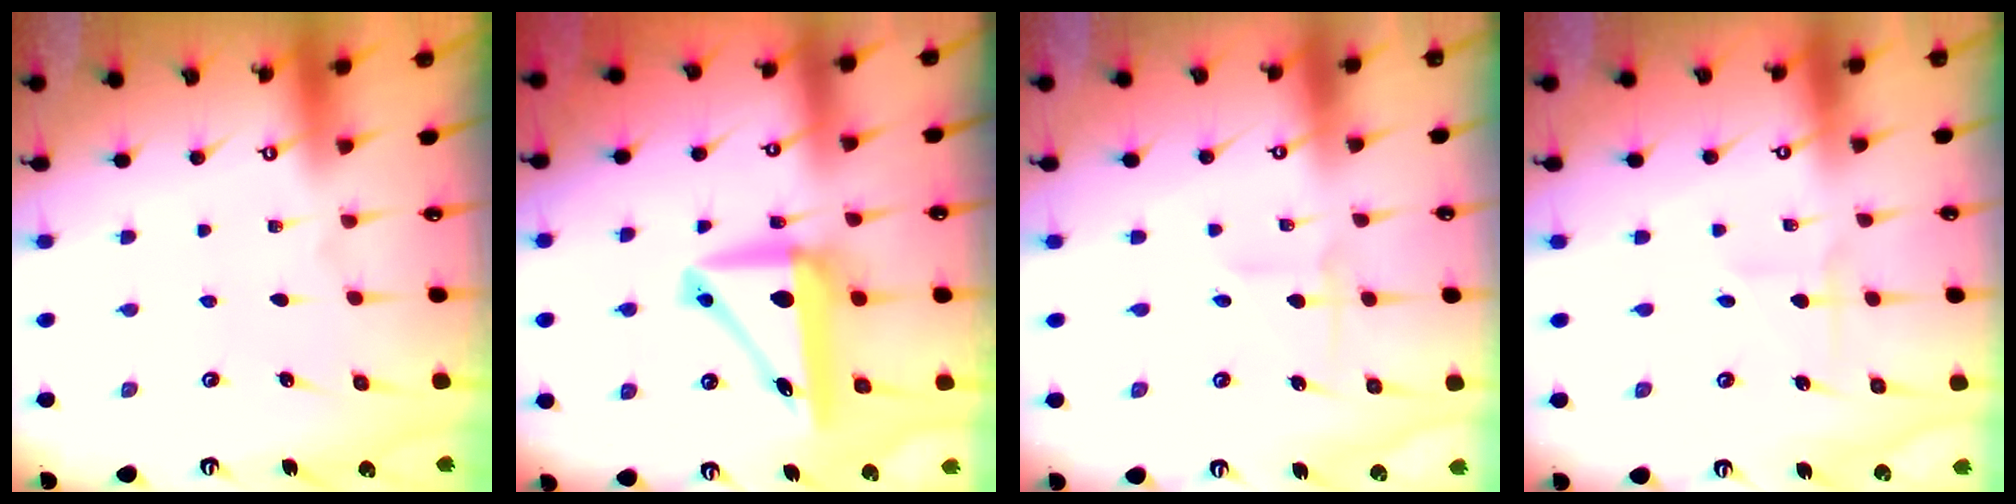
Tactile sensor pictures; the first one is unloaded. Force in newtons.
{"total": 10.9, "press": 10.6, "slide": 2.5}
{"total": 2.7, "press": 2.6, "slide": 0.3}
{"total": 2.9, "press": 2.9, "slide": 0.3}